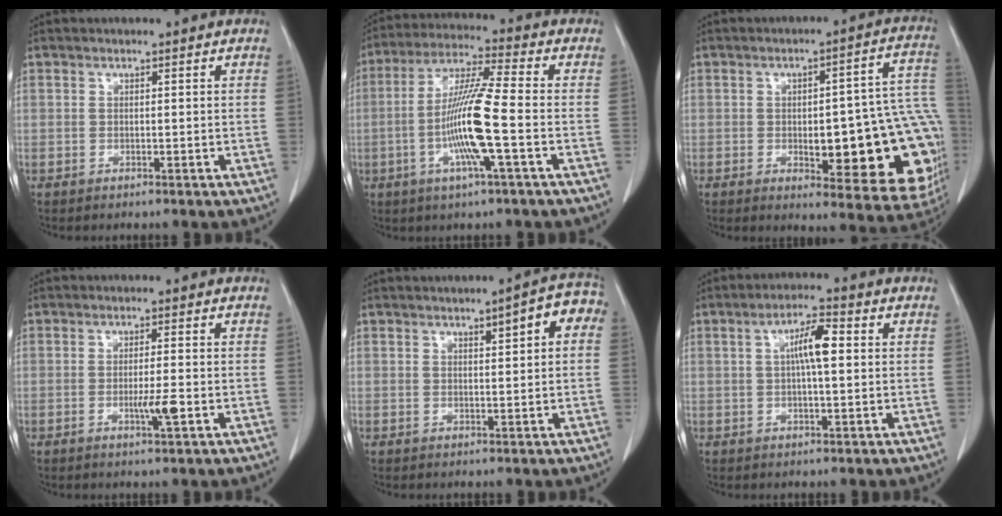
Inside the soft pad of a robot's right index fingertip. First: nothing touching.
{"total": 12.3, "force": [-2.8, -0.1, 12.0], "torque": [-0.235, -0.004, -0.061]}
{"total": 22.4, "force": [-3.7, 6.4, 21.1], "torque": [-0.170, 0.031, -0.024]}
{"total": 3.6, "force": [-1.0, 0.1, 3.4], "torque": [-0.057, -0.004, -0.016]}
{"total": 5.8, "force": [2.1, 1.3, 5.2], "torque": [-0.059, 0.017, 0.019]}
{"total": 5.7, "force": [1.0, 1.0, 5.5], "torque": [-0.097, 0.013, 0.014]}